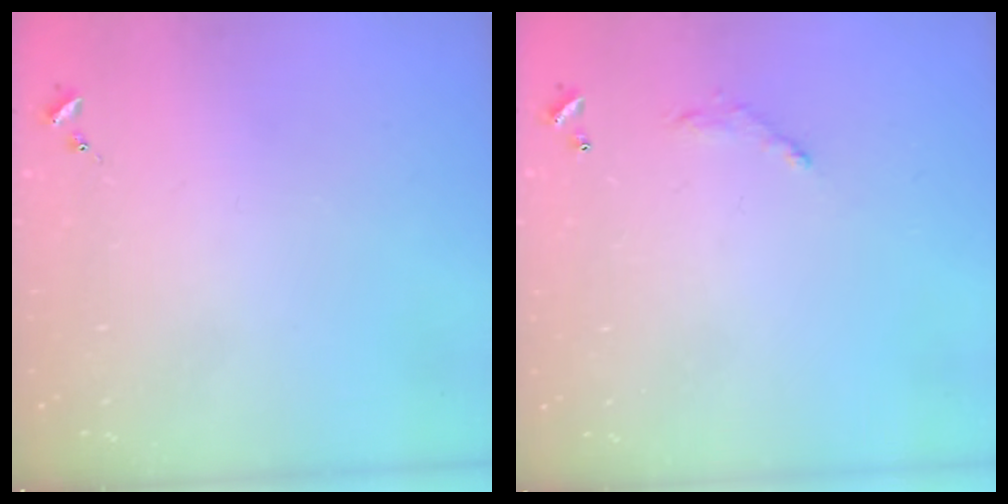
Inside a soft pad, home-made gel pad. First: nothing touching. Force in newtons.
{"total": 6.2, "press": 6.2, "slide": 0.4}